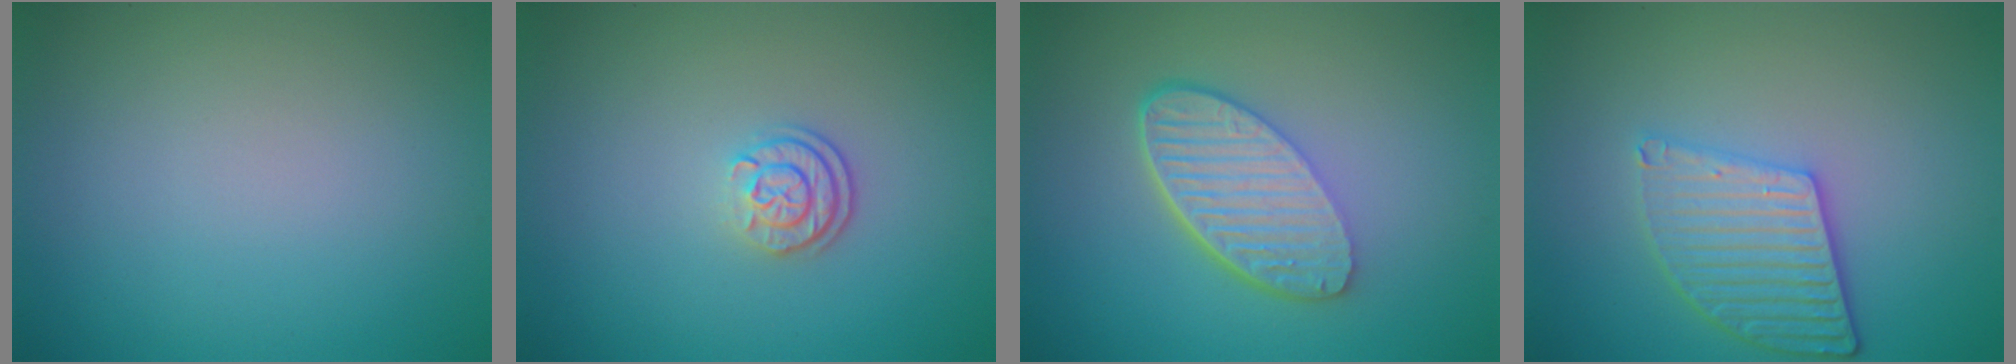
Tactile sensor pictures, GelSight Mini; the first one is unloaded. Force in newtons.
{"total": 2.2, "press": 1.8, "slide": 1.3}
{"total": 6.0, "press": 4.2, "slide": 4.2}
{"total": 4.1, "press": 3.6, "slide": 2.0}